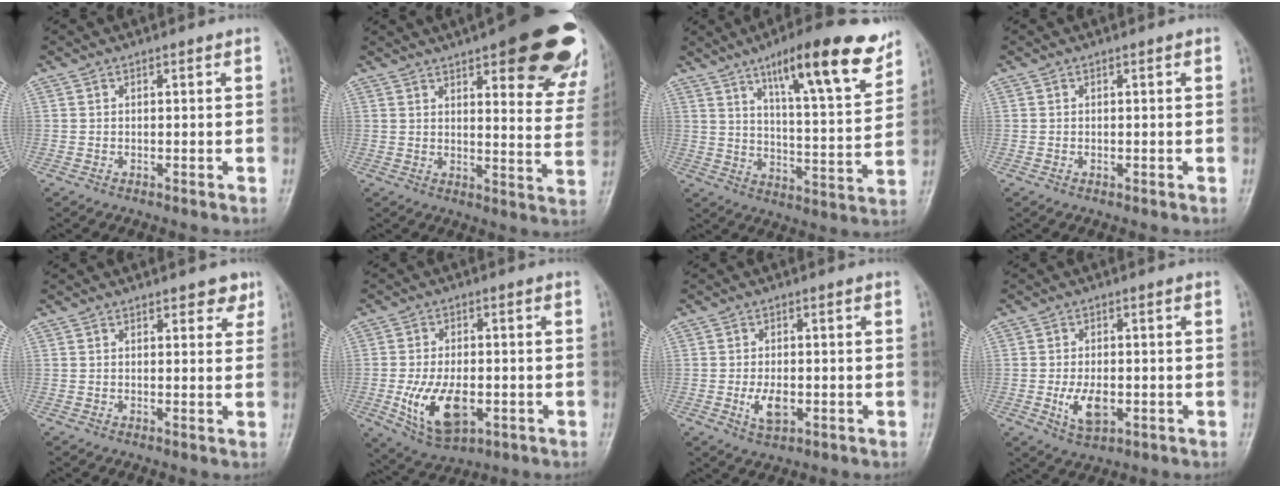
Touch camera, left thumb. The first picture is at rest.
{"total": 24.8, "force": [15.0, 7.4, 18.4], "torque": [-0.185, -0.047, 0.175]}
{"total": 18.8, "force": [11.6, 4.4, 14.1], "torque": [-0.181, -0.054, 0.178]}
{"total": 0.6, "force": [0.0, 0.4, 0.5], "torque": [-0.009, 0.007, 0.003]}
{"total": 3.2, "force": [2.2, 1.6, 1.8], "torque": [0.000, -0.009, 0.024]}
{"total": 11.4, "force": [-2.8, 6.3, 9.1], "torque": [-0.158, -0.001, -0.035]}
{"total": 4.7, "force": [-1.0, 2.6, 3.8], "torque": [-0.065, -0.002, -0.014]}
{"total": 7.4, "force": [-1.6, 4.1, 5.9], "torque": [-0.100, -0.004, -0.020]}